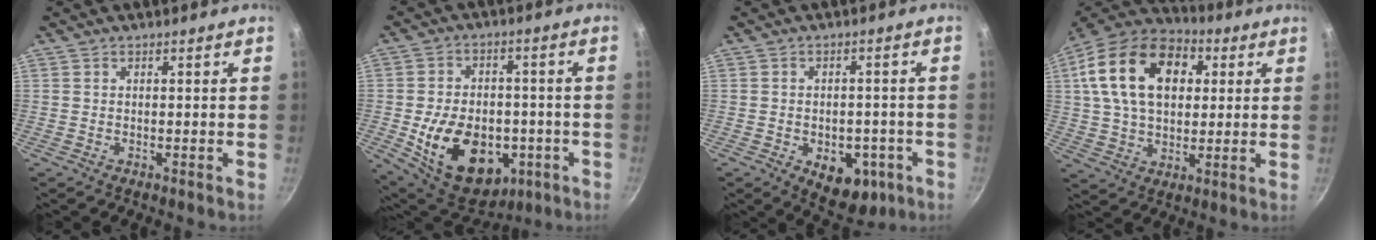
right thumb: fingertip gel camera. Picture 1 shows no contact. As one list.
[{"total": 20.4, "force": [-5.0, 14.0, 13.9], "torque": [-0.200, 0.018, -0.056]}, {"total": 10.6, "force": [-3.9, 6.9, 7.2], "torque": [-0.054, 0.007, -0.038]}, {"total": 21.7, "force": [5.9, 14.3, 15.2], "torque": [-0.248, 0.011, 0.091]}]